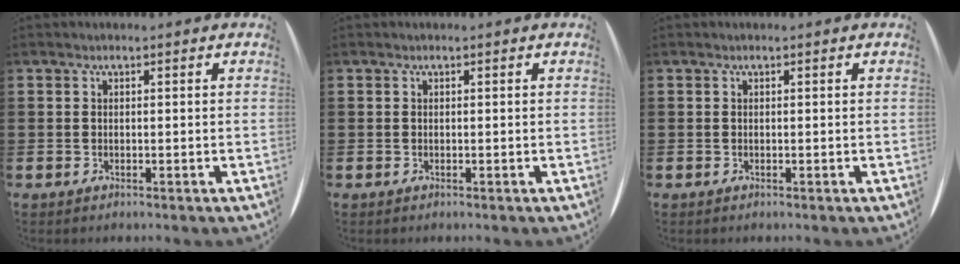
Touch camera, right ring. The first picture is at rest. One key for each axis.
{"total": 0.0}
{"total": 0.0}